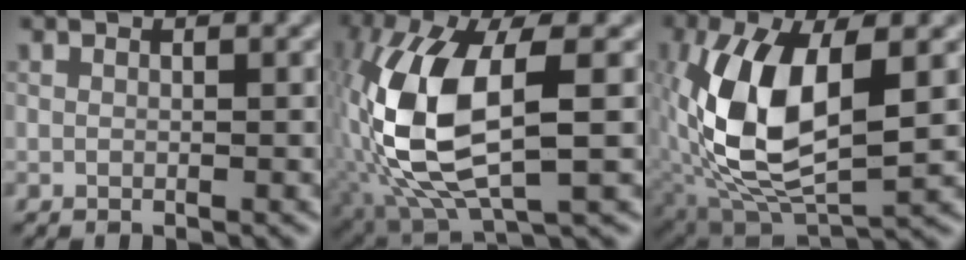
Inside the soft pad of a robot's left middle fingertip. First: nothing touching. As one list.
[{"total": 11.3, "force": [-0.2, 4.7, 10.3], "torque": [-0.228, 0.001, 0.003]}, {"total": 10.8, "force": [0.3, 5.3, 9.5], "torque": [-0.199, 0.004, 0.009]}]